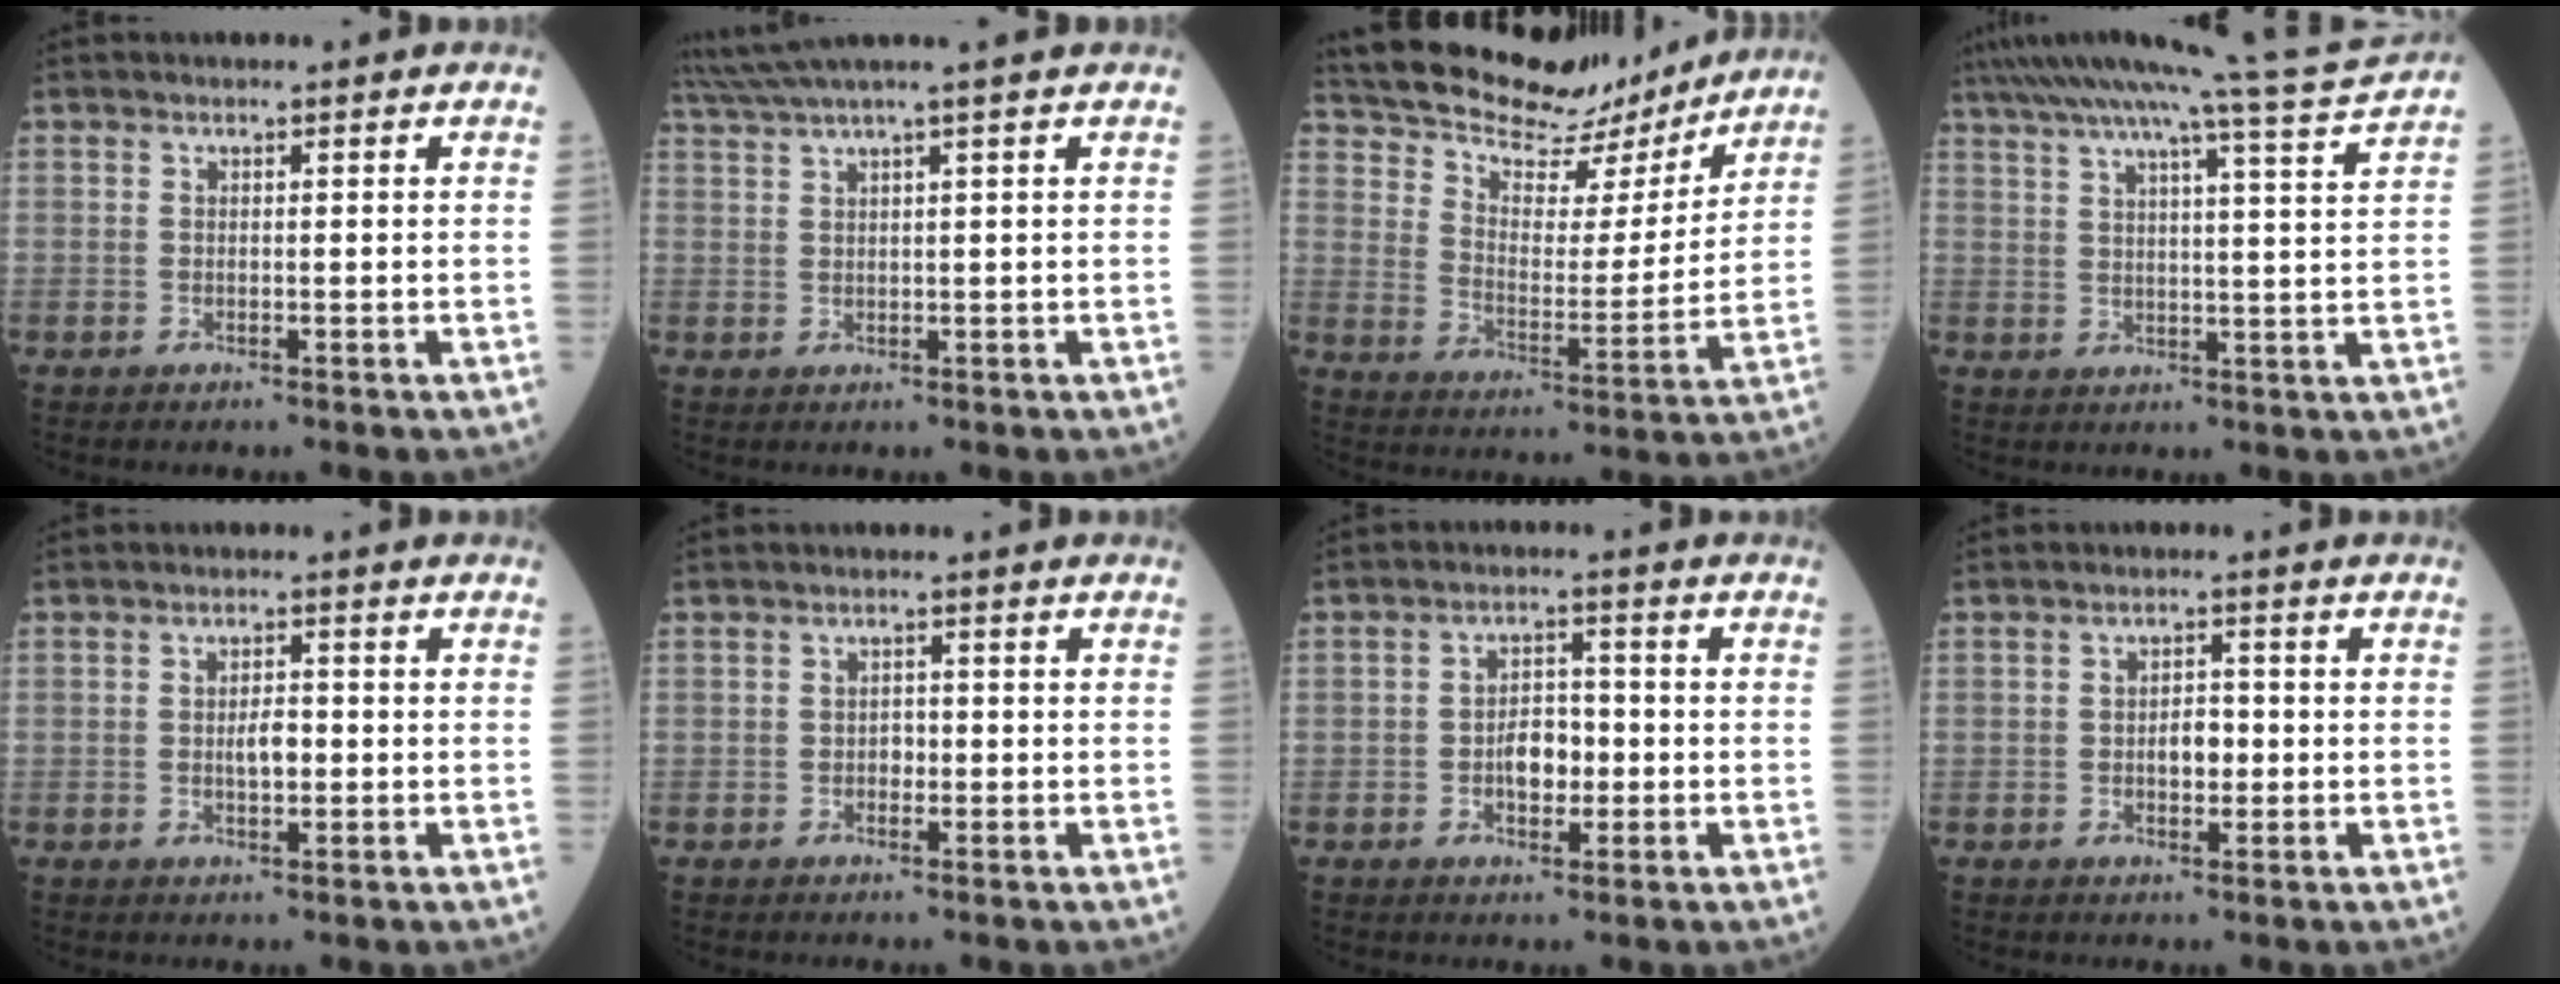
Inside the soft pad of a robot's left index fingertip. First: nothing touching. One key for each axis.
{"total": 5.8, "fx": 4.8, "fy": -2.0, "fz": 2.7, "tx": -0.047, "ty": 0.021, "tz": 0.090}
{"total": 20.6, "fx": 18.0, "fy": 6.5, "fz": 7.5, "tx": -0.146, "ty": 0.012, "tz": 0.271}
{"total": 16.1, "fx": 14.3, "fy": -2.8, "fz": 6.8, "tx": -0.125, "ty": -0.034, "tz": 0.194}
{"total": 2.8, "fx": -0.3, "fy": 1.1, "fz": 2.5, "tx": -0.044, "ty": 0.003, "tz": -0.004}
{"total": 1.3, "fx": -0.3, "fy": 0.9, "fz": 0.9, "tx": -0.011, "ty": 0.004, "tz": -0.006}
{"total": 4.5, "fx": -1.0, "fy": 2.6, "fz": 3.6, "tx": -0.063, "ty": 0.010, "tz": -0.017}
{"total": 3.0, "fx": -0.4, "fy": 1.6, "fz": 2.5, "tx": -0.040, "ty": 0.005, "tz": -0.006}